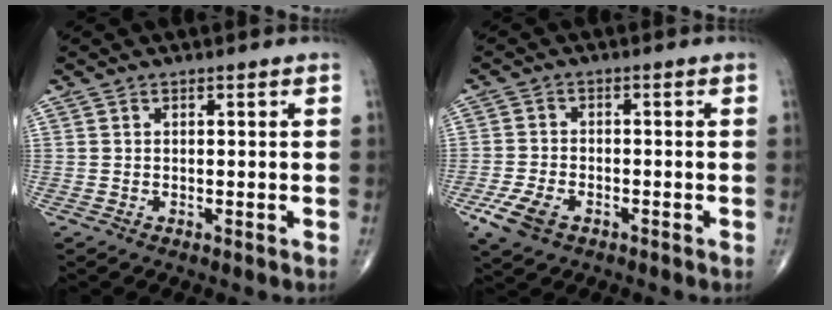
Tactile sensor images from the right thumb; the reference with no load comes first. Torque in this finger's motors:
{"motor_torque": [1.97, 1.67, 0.47, -0.39, 0.18]}